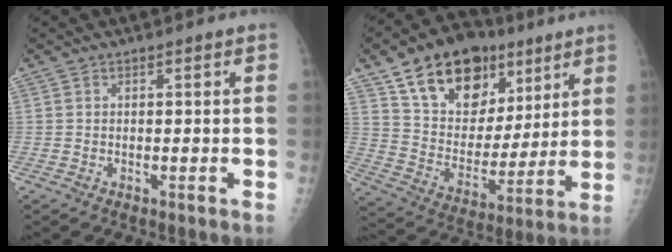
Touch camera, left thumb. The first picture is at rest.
{"total": 21.7, "force": [12.4, 13.7, 11.3], "torque": [-0.142, -0.037, 0.214]}